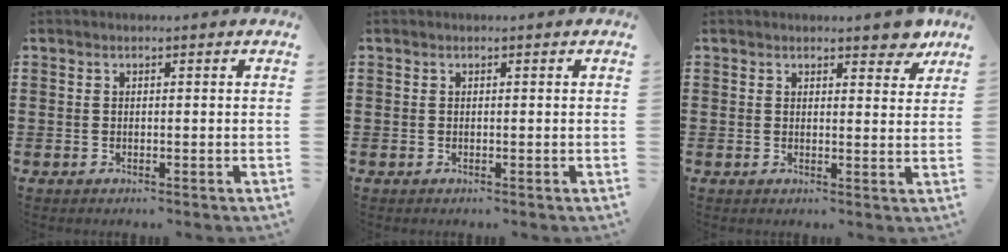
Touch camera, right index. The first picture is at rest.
{"total": 0.0}
{"total": 3.6, "force": [3.0, 1.3, 1.5], "torque": [-0.013, -0.006, 0.051]}